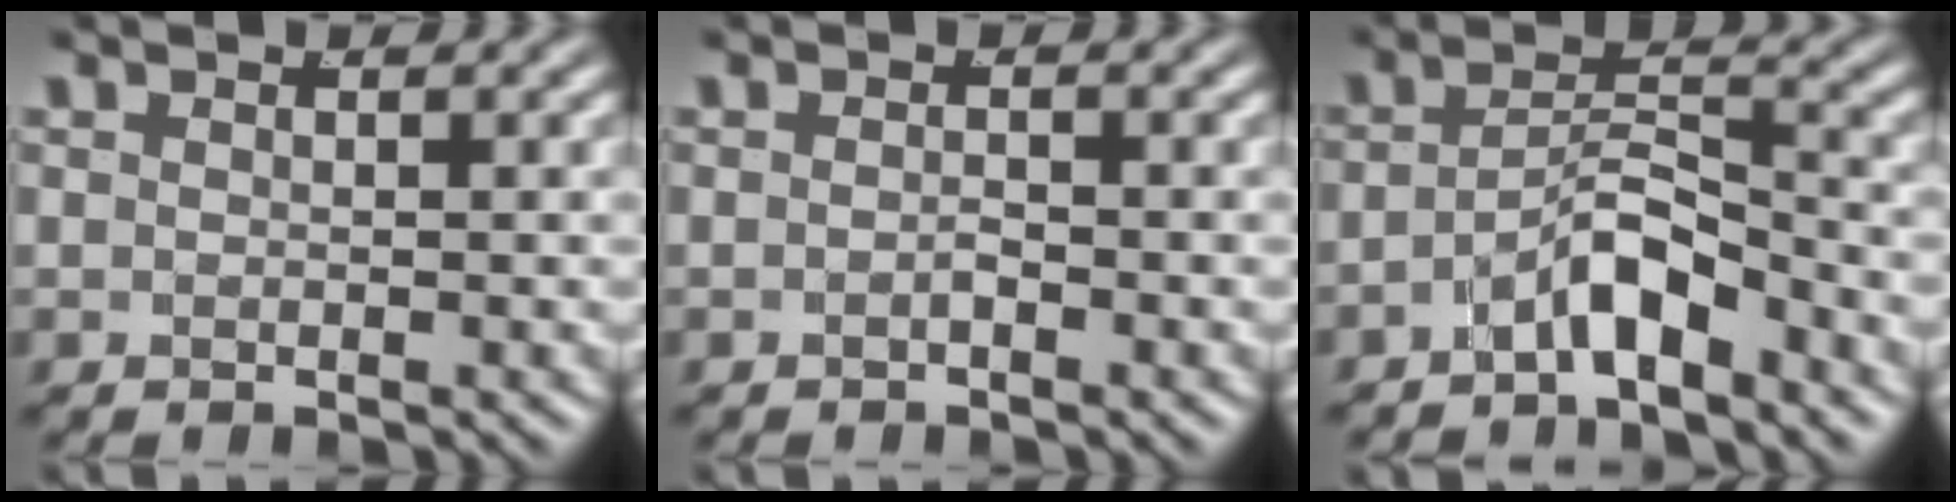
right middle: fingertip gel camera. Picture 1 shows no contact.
{"total": 0.7, "force": [-0.6, -0.1, 0.3], "torque": [-0.003, -0.002, -0.011]}
{"total": 4.2, "force": [-3.2, 1.1, 2.4], "torque": [-0.029, -0.003, -0.053]}